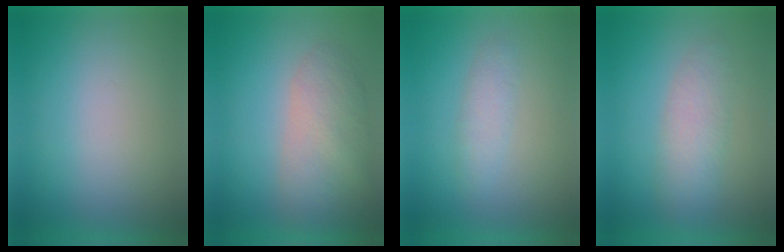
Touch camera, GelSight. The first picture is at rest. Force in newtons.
{"total": 5.7}
{"total": 2.3}
{"total": 3.2}